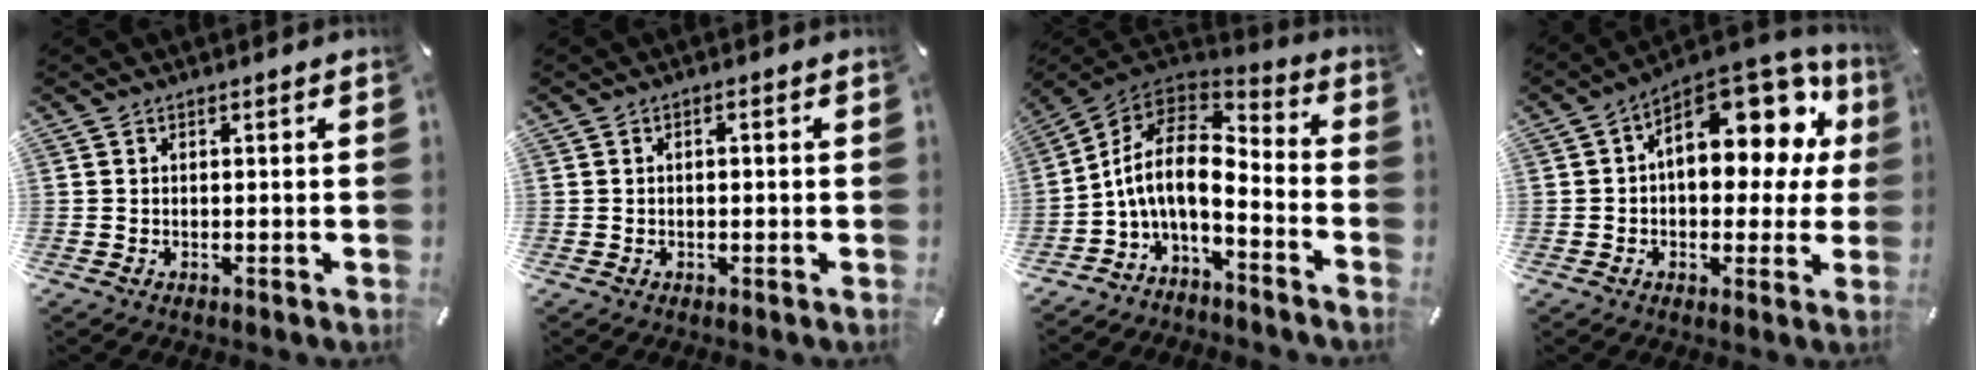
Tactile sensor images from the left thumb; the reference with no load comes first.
{"total": 0.9, "force": [-0.2, 0.5, 0.8], "torque": [-0.014, 0.002, -0.005]}
{"total": 11.6, "force": [-1.9, 5.7, 9.9], "torque": [-0.209, -0.007, -0.037]}
{"total": 18.5, "force": [7.1, 10.3, 13.6], "torque": [-0.169, -0.055, 0.116]}